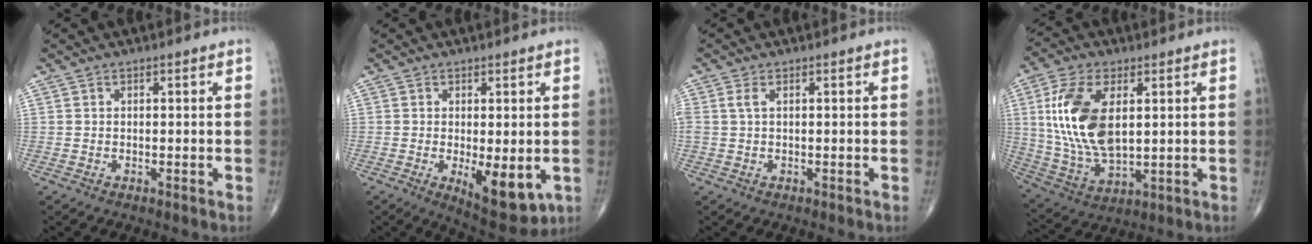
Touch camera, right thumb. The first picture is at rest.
{"total": 9.4, "force": [-2.1, 3.8, 8.3], "torque": [-0.110, -0.023, -0.021]}
{"total": 1.9, "force": [0.6, 0.9, 1.5], "torque": [-0.043, 0.008, 0.015]}
{"total": 16.7, "force": [3.5, 8.8, 13.8], "torque": [-0.273, -0.012, 0.074]}